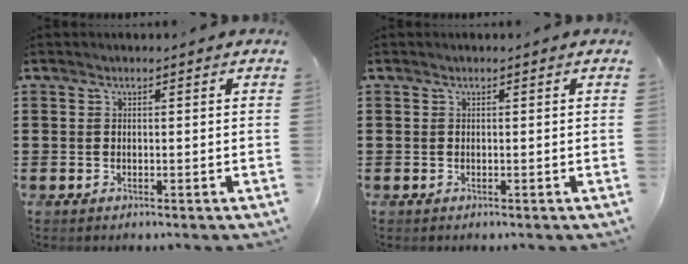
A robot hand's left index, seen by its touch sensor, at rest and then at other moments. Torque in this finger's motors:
{"motor_torque": [-0.01, -0.01, 0.00, 0.00]}